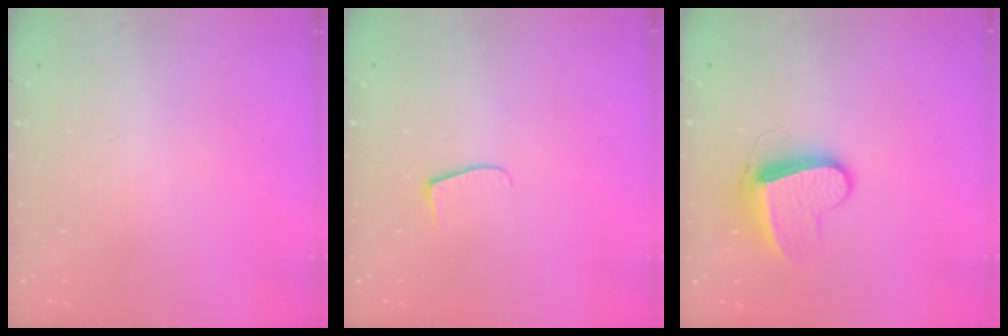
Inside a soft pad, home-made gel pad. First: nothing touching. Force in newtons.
{"total": 6.3, "press": 6.2, "slide": 0.8}
{"total": 10.7, "press": 10.7, "slide": 0.7}